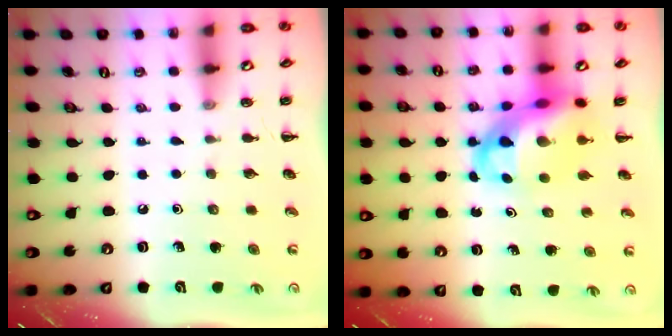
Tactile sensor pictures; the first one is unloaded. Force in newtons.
{"total": 10.3, "press": 9.9, "slide": 2.8}